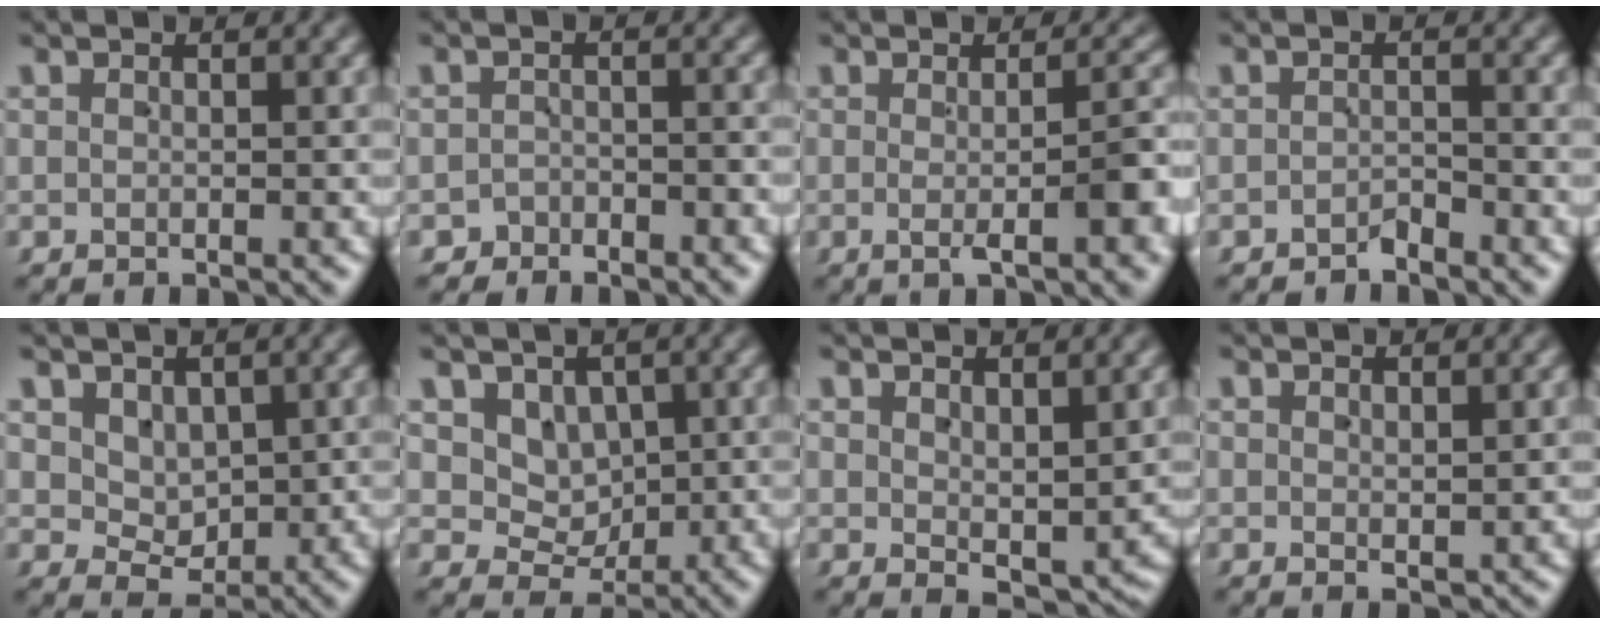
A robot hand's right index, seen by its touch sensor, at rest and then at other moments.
{"total": 2.6, "force": [-2.3, 1.0, -0.5], "torque": [0.017, -0.003, -0.044]}
{"total": 4.7, "force": [-1.2, 0.7, 4.5], "torque": [-0.067, -0.001, -0.018]}
{"total": 1.5, "force": [-1.5, 0.3, 0.0], "torque": [0.007, 0.000, -0.030]}
{"total": 3.8, "force": [1.2, 3.0, 2.1], "torque": [-0.018, -0.014, 0.029]}
{"total": 4.6, "force": [1.0, 4.0, 2.0], "torque": [-0.019, -0.013, 0.024]}
{"total": 2.1, "force": [0.2, 0.9, 1.9], "torque": [-0.021, -0.022, 0.016]}
{"total": 0.8, "force": [0.5, 0.3, 0.5], "torque": [-0.004, -0.008, 0.017]}